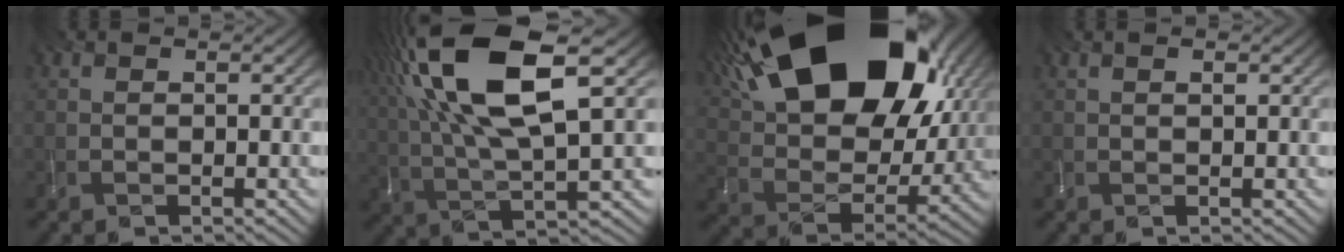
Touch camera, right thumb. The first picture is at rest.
{"total": 17.0, "force": [6.8, 5.4, 14.6], "torque": [-0.326, 0.032, 0.120]}
{"total": 23.6, "force": [11.2, 13.1, 16.1], "torque": [-0.329, 0.046, 0.193]}
{"total": 1.0, "force": [0.6, 0.3, 0.7], "torque": [-0.021, 0.002, 0.013]}